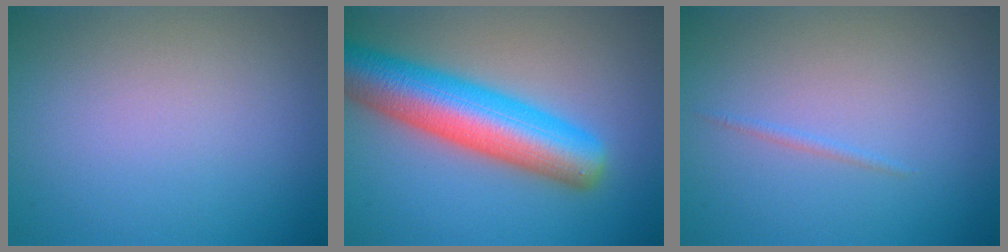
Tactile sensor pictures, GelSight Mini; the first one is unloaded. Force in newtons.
{"total": 9.8, "press": 9.8, "slide": 0.3}
{"total": 0.6, "press": 0.6, "slide": 0.1}